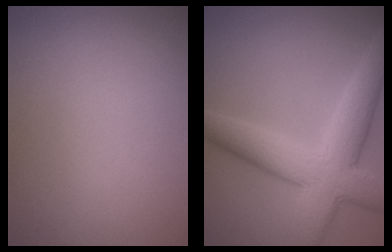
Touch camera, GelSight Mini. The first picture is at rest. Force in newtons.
{"total": 8.0, "press": 8.0, "slide": 0.3}